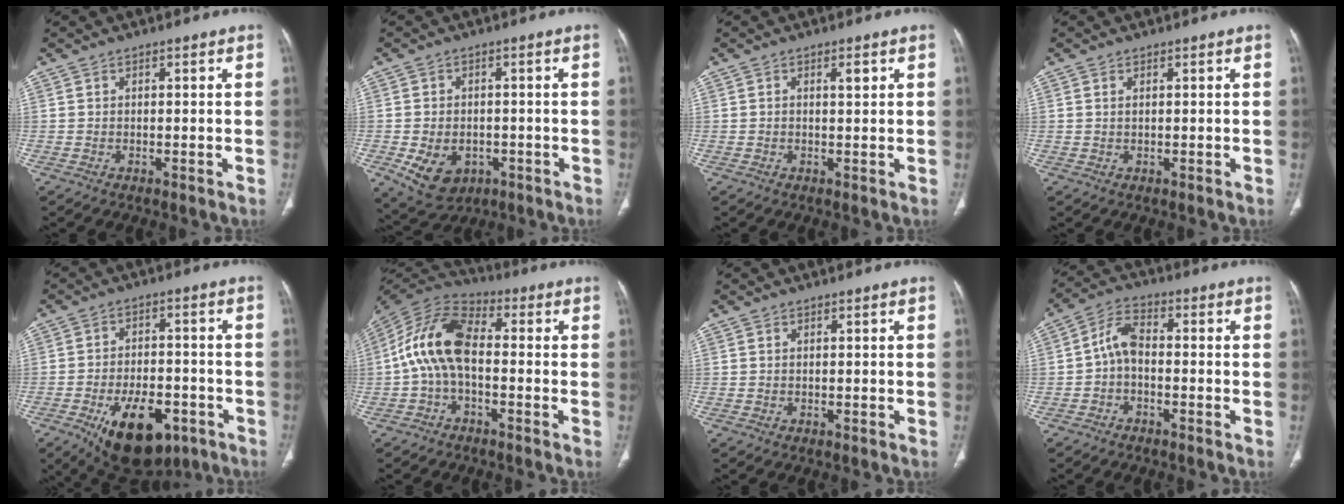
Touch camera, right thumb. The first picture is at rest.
{"total": 8.9, "force": [-3.0, 6.7, 5.1], "torque": [-0.080, 0.012, -0.029]}
{"total": 1.3, "force": [0.6, 0.3, 1.1], "torque": [-0.017, -0.001, 0.010]}
{"total": 0.7, "force": [0.3, 0.2, 0.5], "torque": [-0.016, 0.003, 0.008]}
{"total": 15.5, "force": [-7.5, 8.3, 10.7], "torque": [-0.141, 0.023, -0.099]}
{"total": 12.5, "force": [-0.8, 6.9, 10.4], "torque": [-0.198, 0.036, -0.029]}
{"total": 0.0}
{"total": 5.3, "force": [-1.0, 3.0, 4.3], "torque": [-0.081, 0.024, -0.029]}